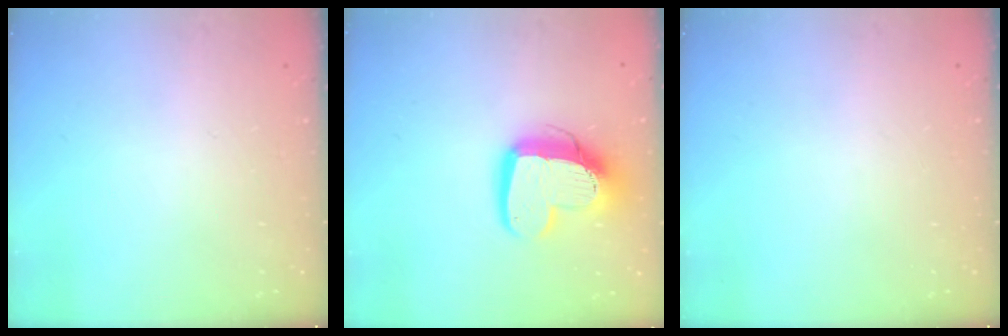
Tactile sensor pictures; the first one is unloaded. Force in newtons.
{"total": 14.0, "press": 13.9, "slide": 1.7}
{"total": 0.0}